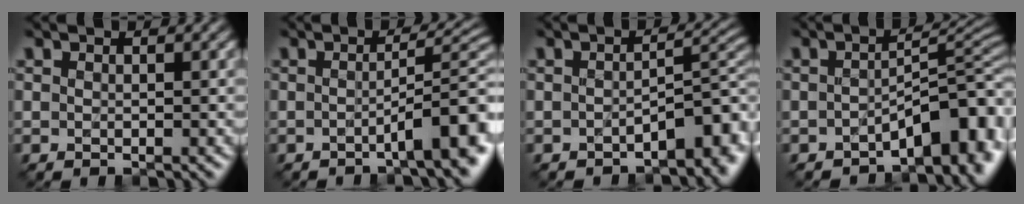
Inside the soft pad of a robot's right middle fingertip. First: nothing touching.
{"total": 6.4, "force": [-2.5, 1.2, 5.8], "torque": [-0.073, 0.011, -0.046]}
{"total": 4.6, "force": [-2.3, 1.8, 3.5], "torque": [-0.035, 0.005, -0.034]}
{"total": 6.9, "force": [-3.6, 2.8, 5.1], "torque": [-0.048, 0.007, -0.061]}